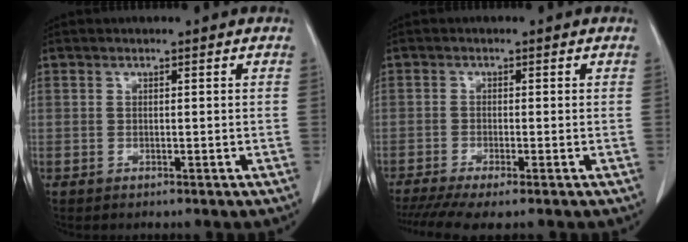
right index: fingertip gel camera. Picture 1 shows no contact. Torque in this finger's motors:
{"motor_torque": [0.74, -0.83, 0.36, 0.09]}